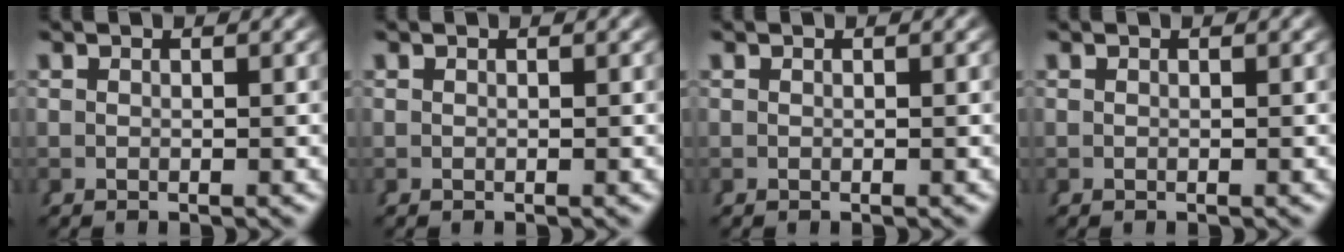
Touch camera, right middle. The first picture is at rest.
{"total": 0.0}
{"total": 0.0}
{"total": 0.0}